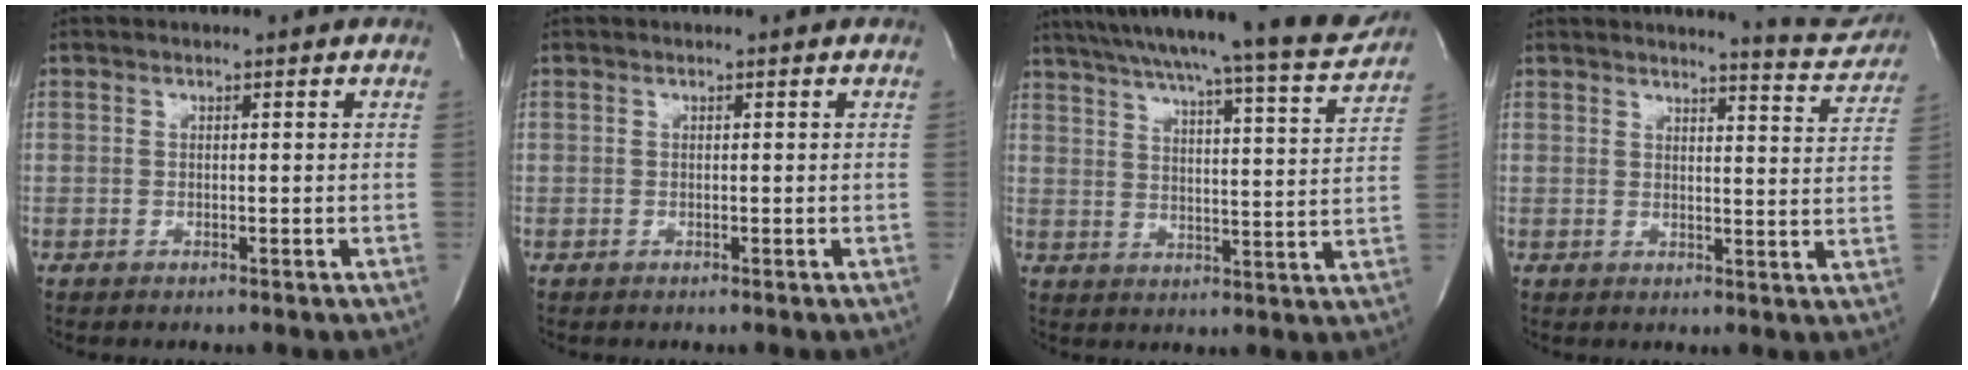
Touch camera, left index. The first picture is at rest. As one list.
[{"total": 0.0}, {"total": 19.9, "force": [18.0, -0.1, 8.4], "torque": [-0.133, -0.038, 0.239]}, {"total": 8.0, "force": [7.9, 0.3, 1.1], "torque": [-0.011, -0.039, 0.079]}]